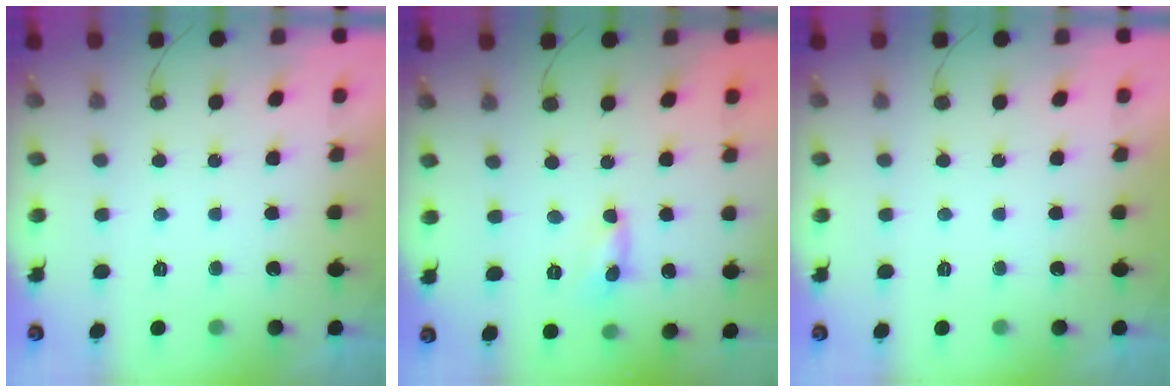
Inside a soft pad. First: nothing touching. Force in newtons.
{"total": 0.8, "press": 0.7, "slide": 0.1}
{"total": 0.0}